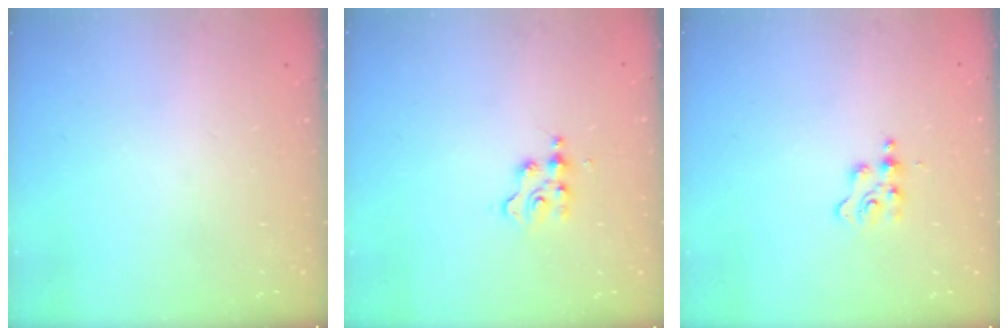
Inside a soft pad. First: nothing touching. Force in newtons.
{"total": 2.3, "press": 2.3, "slide": 0.3}
{"total": 2.4, "press": 2.4, "slide": 0.3}